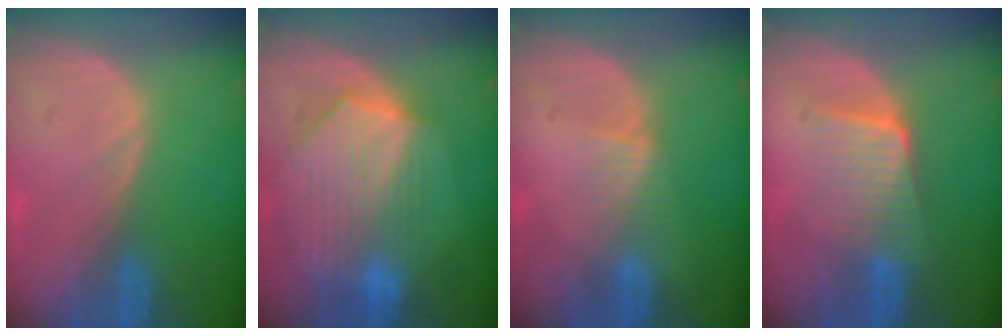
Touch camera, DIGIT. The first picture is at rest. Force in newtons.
{"total": 9.4, "press": 8.3, "slide": 4.4}
{"total": 1.9, "press": 1.9, "slide": 0.2}
{"total": 6.6, "press": 5.8, "slide": 3.1}